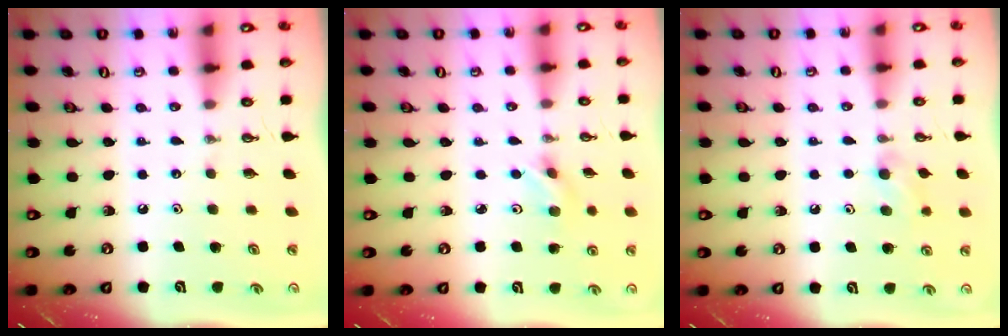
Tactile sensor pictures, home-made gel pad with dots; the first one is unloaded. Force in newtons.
{"total": 3.5, "press": 3.5, "slide": 0.6}
{"total": 6.1, "press": 6.0, "slide": 1.4}